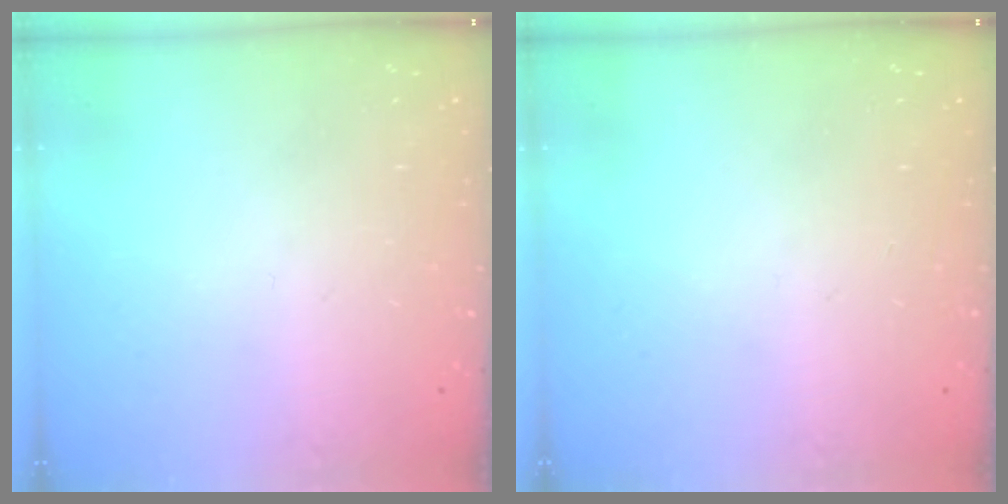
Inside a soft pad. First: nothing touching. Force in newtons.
{"total": 0.0}